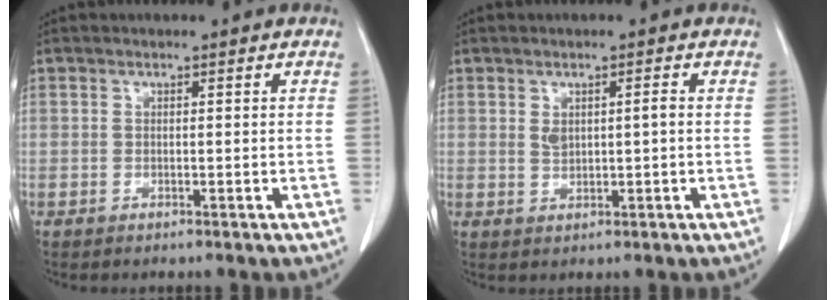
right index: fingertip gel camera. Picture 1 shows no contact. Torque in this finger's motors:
{"motor_torque": [0.06, 0.02, 0.01, 0.01]}